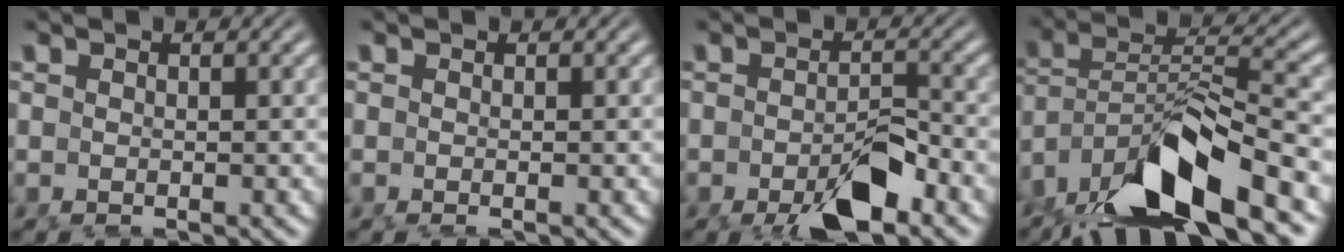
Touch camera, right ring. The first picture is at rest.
{"total": 0.0}
{"total": 4.5, "force": [-2.5, 1.3, 3.5], "torque": [-0.046, -0.010, -0.039]}
{"total": 11.0, "force": [-4.5, 6.8, 7.4], "torque": [-0.150, -0.035, -0.062]}